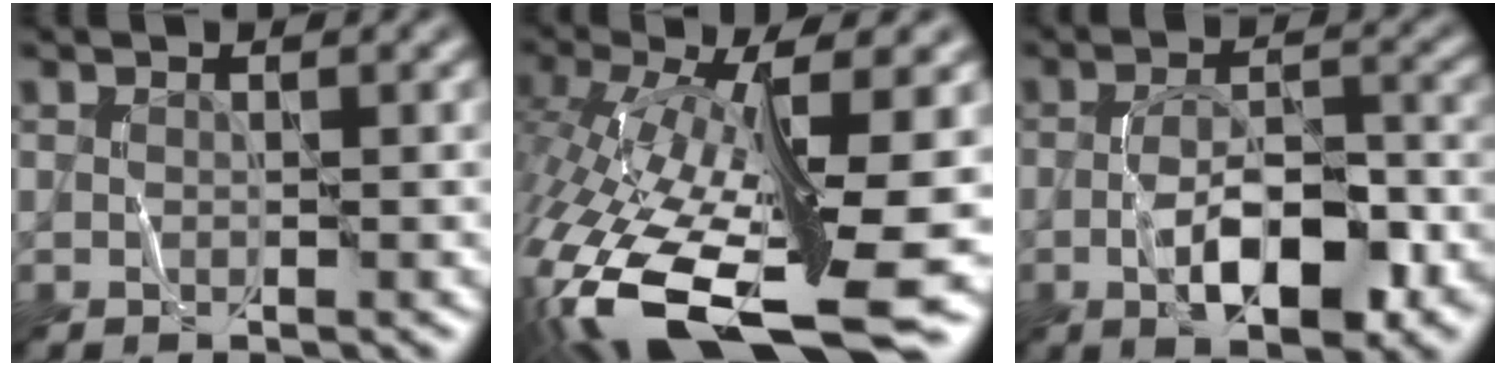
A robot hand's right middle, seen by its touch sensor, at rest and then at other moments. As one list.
[{"total": 16.8, "force": [-6.0, 5.3, 14.7], "torque": [-0.309, -0.019, -0.094]}, {"total": 8.5, "force": [-3.2, 3.4, 7.0], "torque": [-0.117, 0.010, -0.049]}]